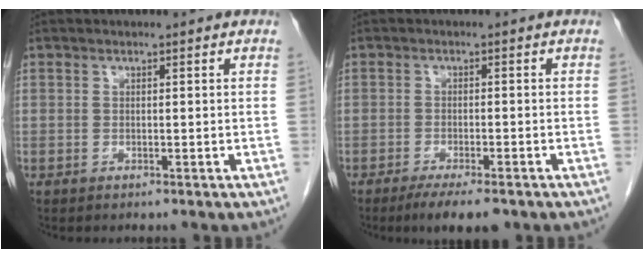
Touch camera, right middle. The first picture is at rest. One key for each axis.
{"total": 6.2, "fx": -4.5, "fy": 1.2, "fz": 4.0, "tx": -0.059, "ty": -0.012, "tz": -0.067}